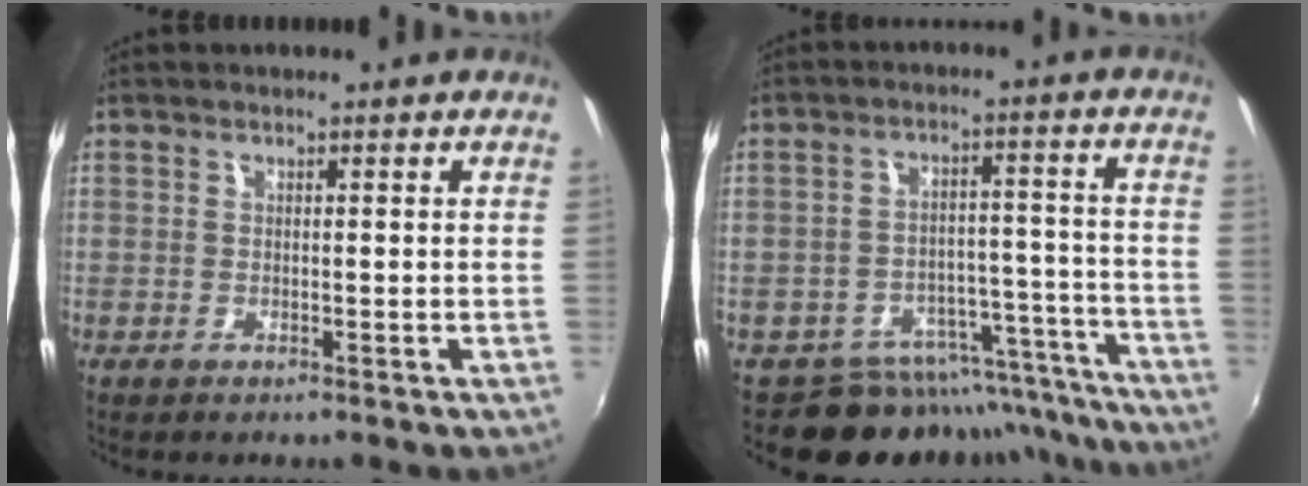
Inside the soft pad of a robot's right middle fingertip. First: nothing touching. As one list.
[{"total": 13.9, "force": [-12.8, 5.2, 1.6], "torque": [-0.015, 0.051, -0.165]}]